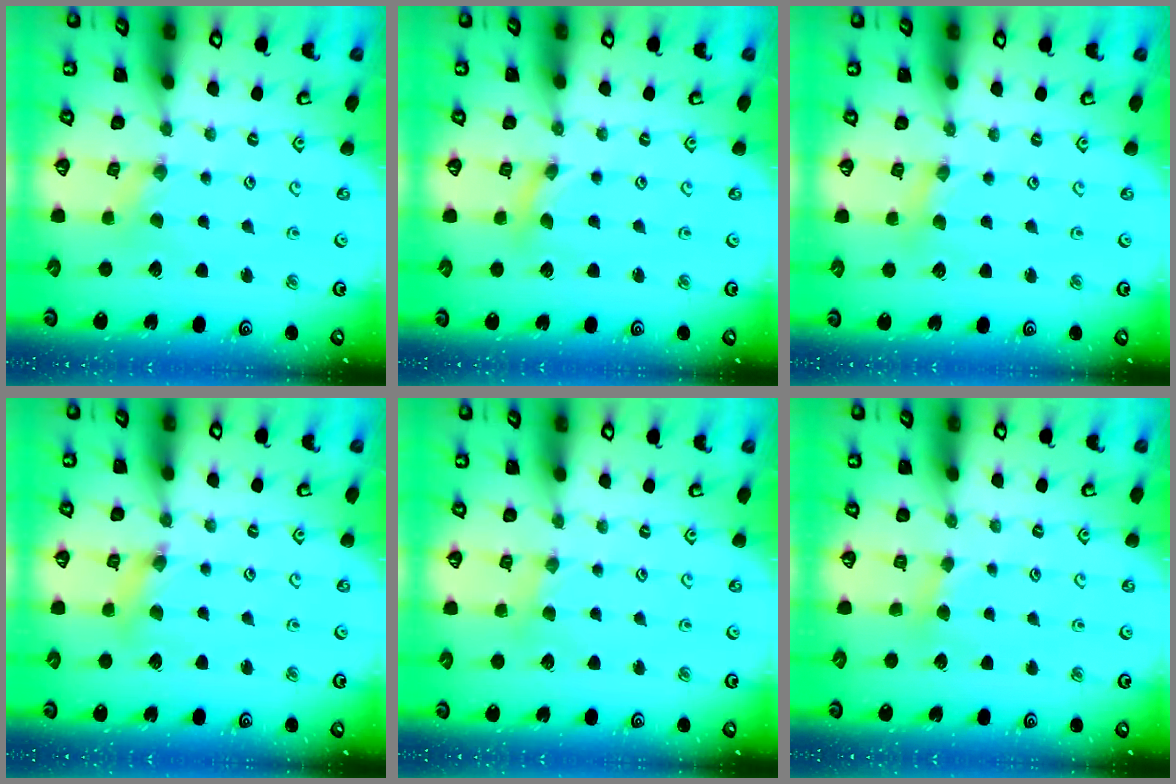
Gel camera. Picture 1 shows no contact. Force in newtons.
{"total": 0.6, "press": 0.5, "slide": 0.1}
{"total": 2.2, "press": 2.2, "slide": 0.4}
{"total": 4.4, "press": 4.4, "slide": 0.4}
{"total": 2.3, "press": 2.3, "slide": 0.3}
{"total": 2.4, "press": 2.4, "slide": 0.3}